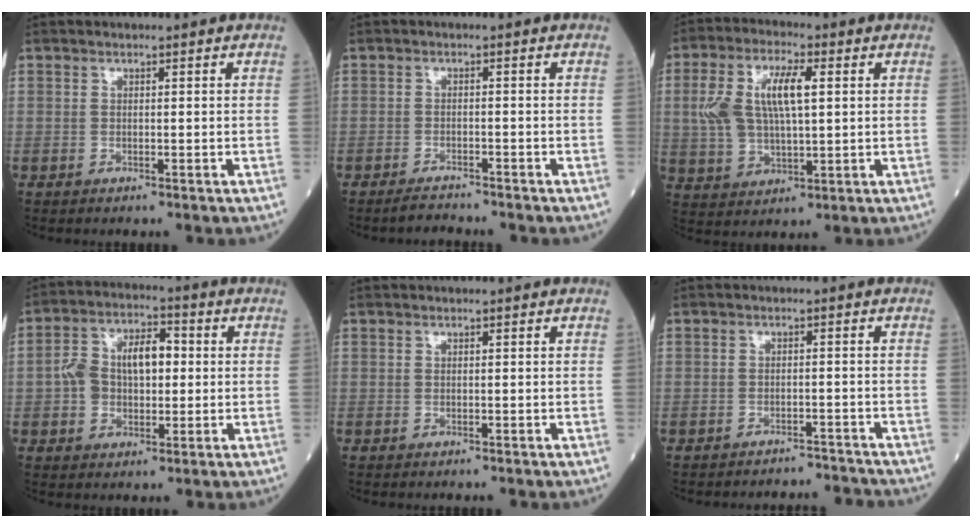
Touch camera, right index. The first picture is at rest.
{"total": 2.2, "force": [-2.2, 0.1, 0.2], "torque": [-0.009, -0.009, -0.037]}
{"total": 10.9, "force": [2.2, 4.1, 9.9], "torque": [-0.214, 0.020, 0.046]}
{"total": 9.5, "force": [0.3, 5.4, 7.8], "torque": [-0.145, 0.033, 0.009]}
{"total": 0.0}
{"total": 4.8, "force": [-4.6, 0.5, -1.2], "torque": [0.024, 0.013, -0.060]}